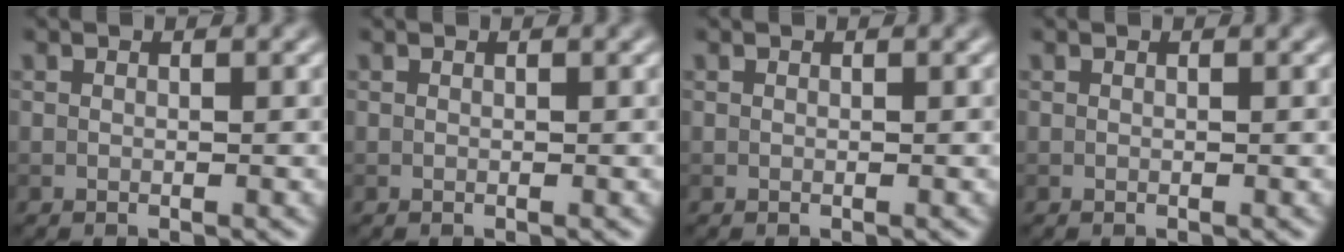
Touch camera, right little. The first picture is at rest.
{"total": 0.0}
{"total": 0.0}
{"total": 0.0}